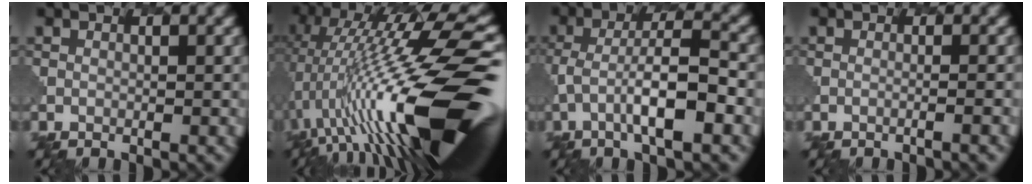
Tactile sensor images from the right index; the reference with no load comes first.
{"total": 17.2, "force": [-1.8, 4.7, 16.4], "torque": [-0.268, 0.029, -0.033]}
{"total": 5.7, "force": [-1.7, 1.3, 5.3], "torque": [-0.103, 0.006, -0.034]}
{"total": 1.6, "force": [-0.3, 0.5, 1.5], "torque": [-0.004, 0.002, -0.021]}